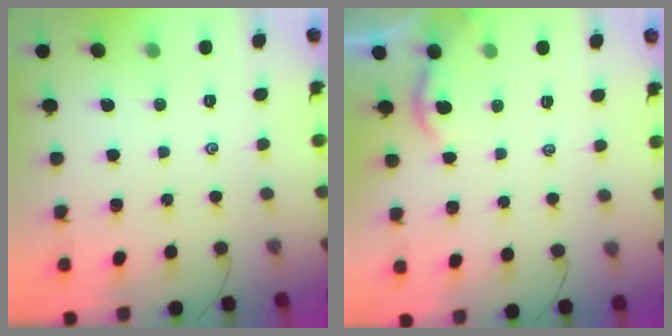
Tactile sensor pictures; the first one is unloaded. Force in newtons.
{"total": 2.0, "press": 1.9, "slide": 0.4}